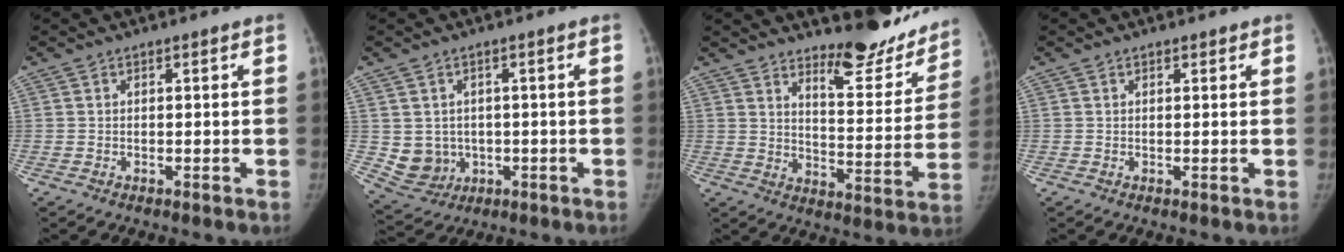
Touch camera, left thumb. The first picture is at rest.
{"total": 6.5, "force": [-0.1, 6.0, 2.5], "torque": [-0.024, -0.003, 0.017]}
{"total": 16.0, "force": [13.7, 4.8, 6.8], "torque": [-0.044, -0.121, 0.186]}
{"total": 0.9, "force": [0.7, 0.5, 0.1], "torque": [0.006, -0.004, 0.007]}